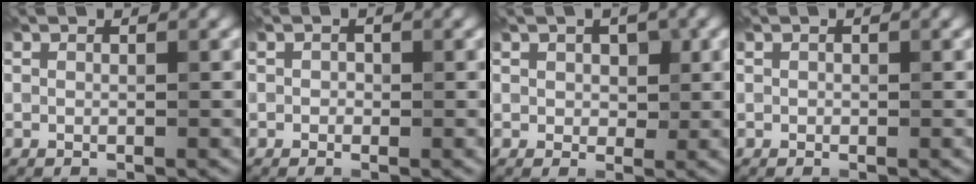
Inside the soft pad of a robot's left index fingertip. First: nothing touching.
{"total": 0.7, "force": [-0.2, 0.7, 0.1], "torque": [0.002, 0.002, -0.004]}
{"total": 1.8, "force": [0.7, 1.4, 1.0], "torque": [-0.012, 0.003, 0.010]}
{"total": 0.0}